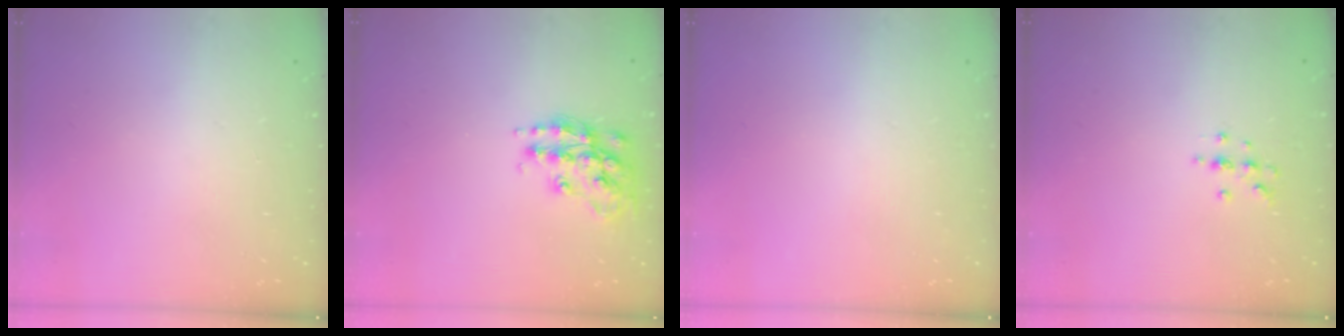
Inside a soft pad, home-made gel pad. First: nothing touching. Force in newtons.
{"total": 15.1, "press": 15.0, "slide": 1.0}
{"total": 0.0}
{"total": 4.3, "press": 4.2, "slide": 1.0}